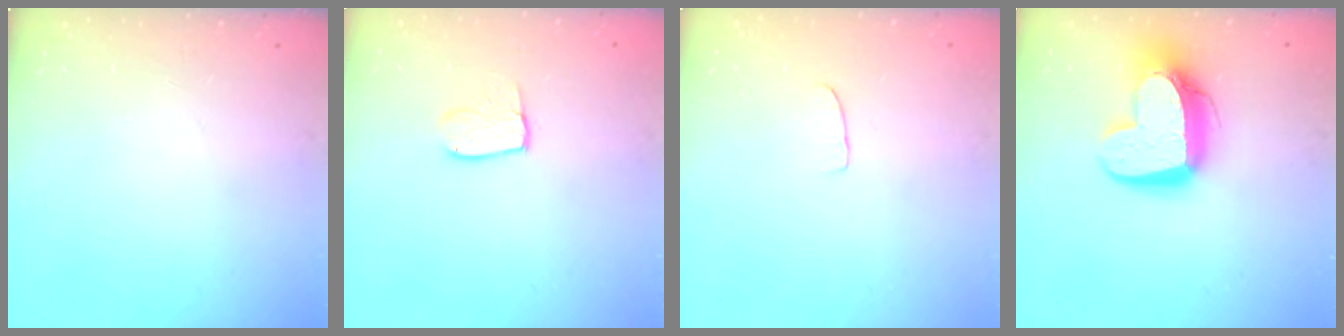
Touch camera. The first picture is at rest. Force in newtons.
{"total": 5.1, "press": 5.1, "slide": 0.4}
{"total": 2.6, "press": 2.6, "slide": 0.2}
{"total": 14.9, "press": 14.9, "slide": 1.1}